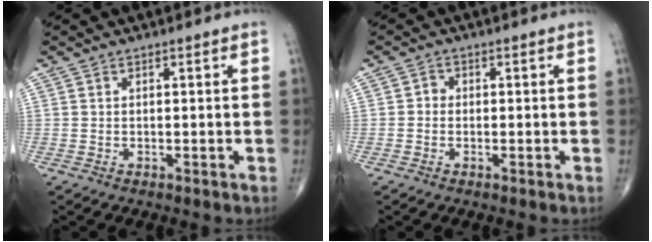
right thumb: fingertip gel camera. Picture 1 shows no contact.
{"total": 1.4, "force": [-0.3, 1.2, 0.6], "torque": [0.001, 0.005, -0.012]}